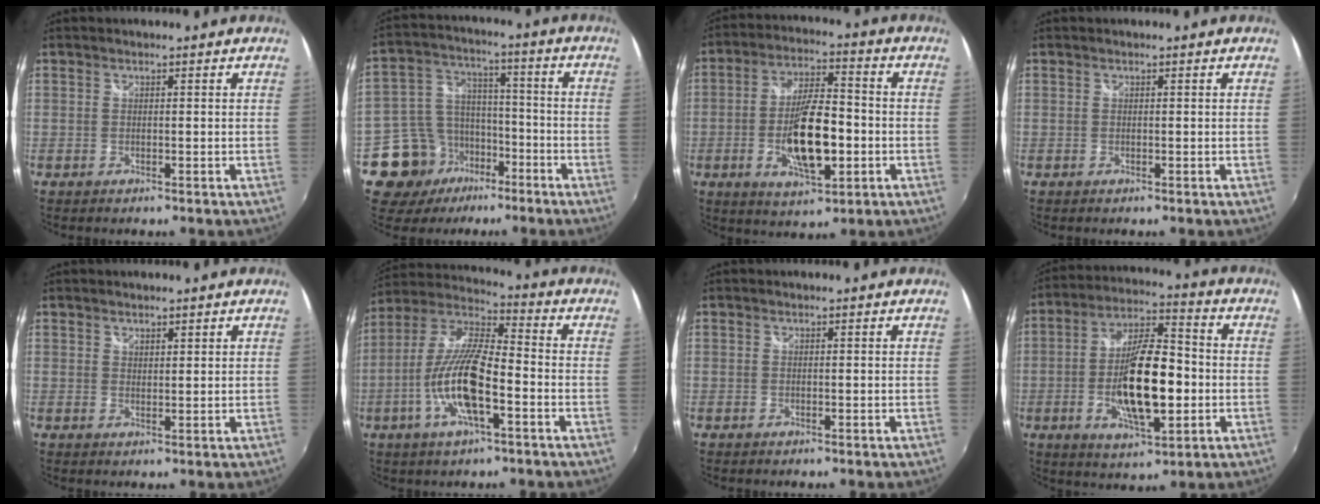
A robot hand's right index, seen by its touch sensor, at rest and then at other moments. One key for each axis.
{"total": 13.0, "fx": -7.5, "fy": 9.7, "fz": 4.4, "tx": -0.113, "ty": 0.032, "tz": -0.116}
{"total": 13.1, "fx": -3.1, "fy": 4.5, "fz": 12.0, "tx": -0.224, "ty": -0.001, "tz": -0.047}
{"total": 0.0}
{"total": 1.5, "fx": 1.3, "fy": 0.6, "fz": 0.3, "tx": 0.000, "ty": 0.001, "tz": 0.022}
{"total": 14.4, "fx": -5.0, "fy": 3.9, "fz": 12.9, "tx": -0.263, "ty": -0.002, "tz": -0.097}
{"total": 0.0}
{"total": 15.8, "fx": -2.8, "fy": 5.3, "fz": 14.6, "tx": -0.270, "ty": 0.005, "tz": -0.046}